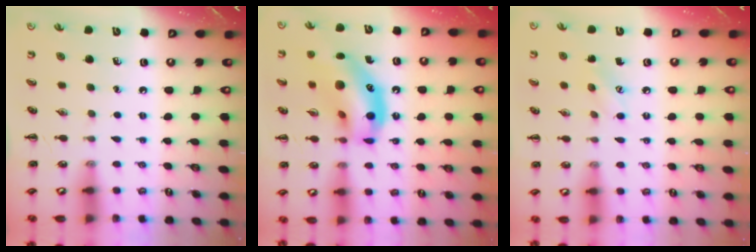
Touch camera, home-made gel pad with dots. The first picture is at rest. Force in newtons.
{"total": 18.5, "press": 18.0, "slide": 4.5}
{"total": 5.6, "press": 5.4, "slide": 1.4}